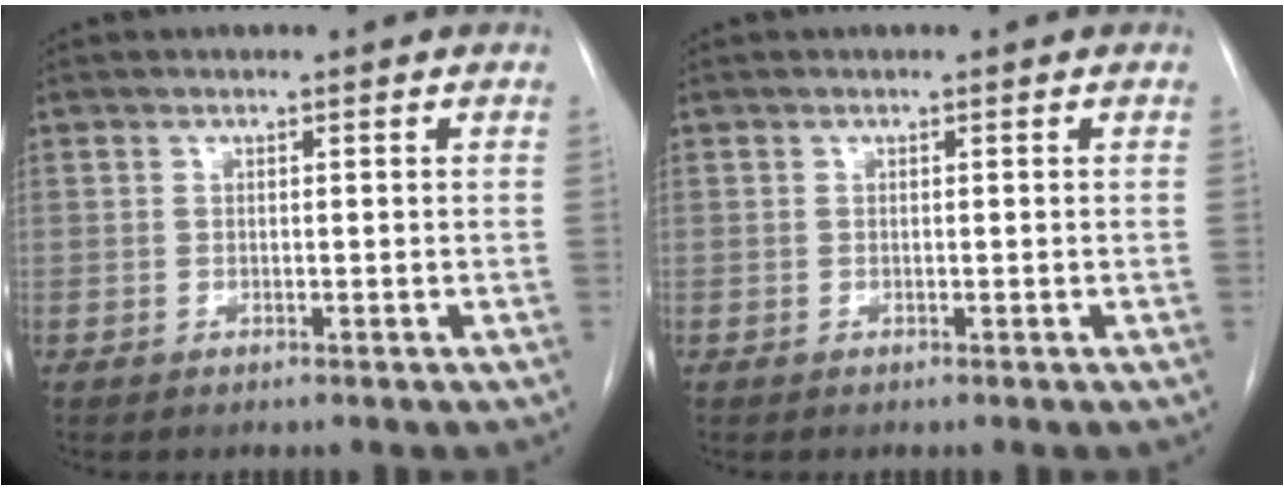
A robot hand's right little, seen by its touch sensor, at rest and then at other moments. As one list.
[{"total": 0.0}]